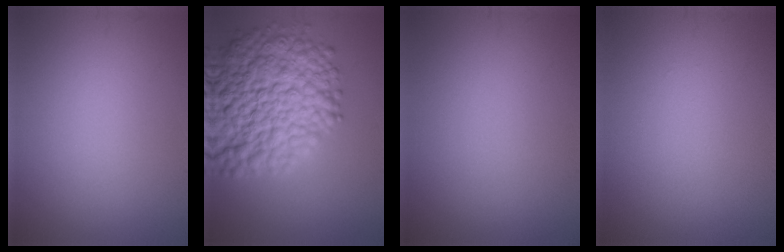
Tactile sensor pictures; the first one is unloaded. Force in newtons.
{"total": 13.3, "press": 13.3, "slide": 0.5}
{"total": 0.0}
{"total": 0.0}